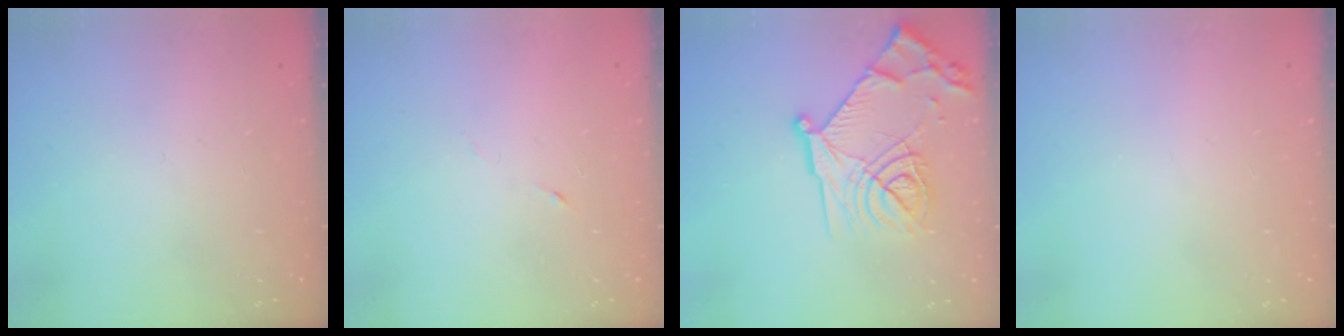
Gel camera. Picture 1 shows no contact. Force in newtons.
{"total": 3.4, "press": 3.2, "slide": 0.9}
{"total": 20.3, "press": 20.2, "slide": 1.9}
{"total": 0.0}